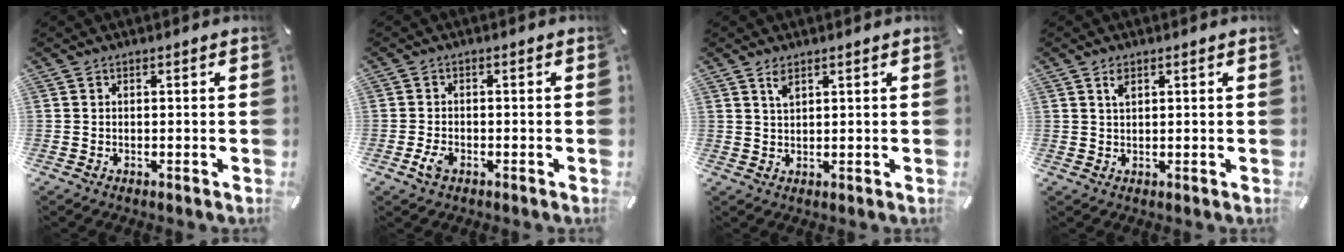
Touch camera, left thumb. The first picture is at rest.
{"total": 2.9, "force": [-1.3, 1.8, 1.9], "torque": [-0.046, 0.000, -0.025]}
{"total": 2.5, "force": [1.7, 0.9, 1.7], "torque": [-0.038, 0.001, 0.031]}
{"total": 2.1, "force": [1.2, 1.0, 1.4], "torque": [-0.033, 0.001, 0.021]}